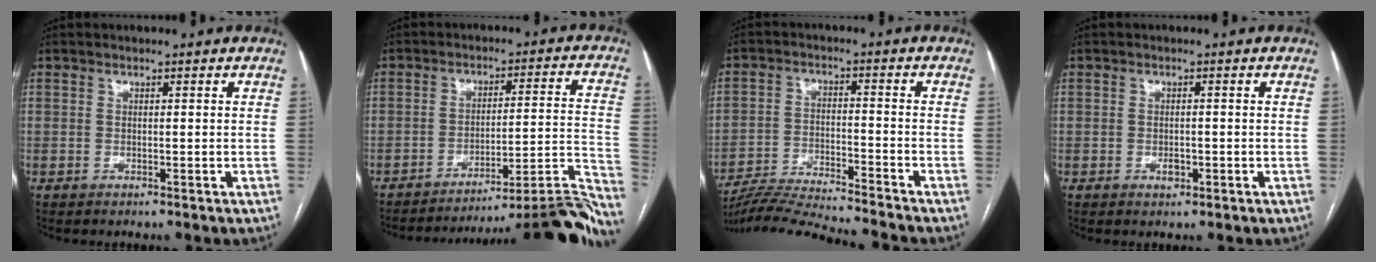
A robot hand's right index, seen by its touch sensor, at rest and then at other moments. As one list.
[{"total": 23.8, "force": [-22.0, -0.6, 9.0], "torque": [-0.019, 0.014, -0.289]}, {"total": 13.9, "force": [-13.3, -1.2, 3.8], "torque": [-0.060, -0.008, -0.223]}, {"total": 1.4, "force": [-0.6, 0.8, 1.0], "torque": [-0.018, 0.001, -0.007]}]